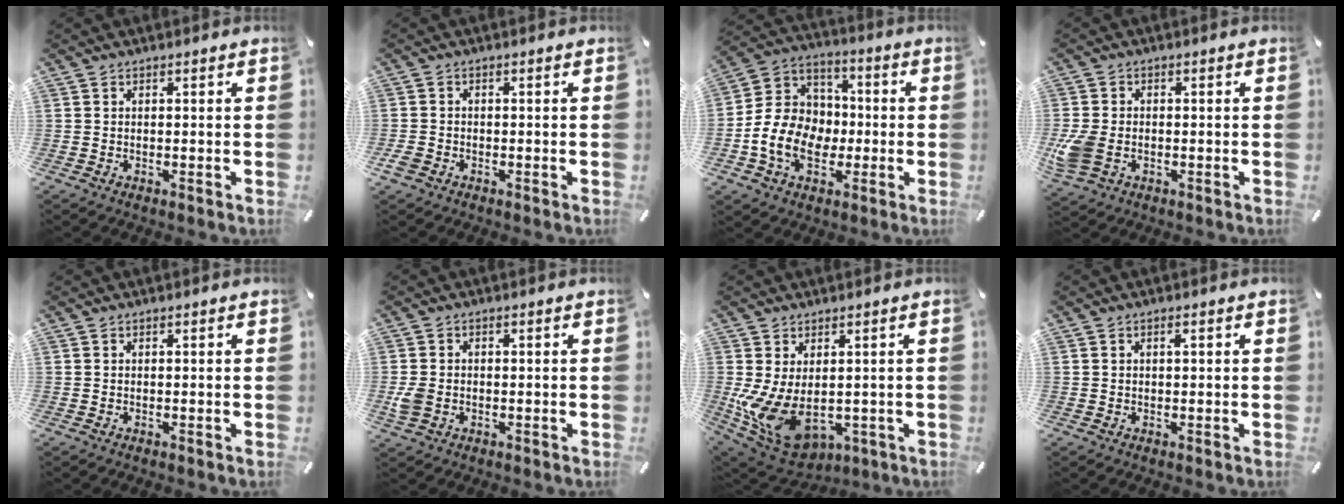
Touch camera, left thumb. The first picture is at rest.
{"total": 2.4, "force": [-1.5, 1.6, 1.0], "torque": [-0.030, 0.000, -0.031]}
{"total": 13.3, "force": [-3.5, 10.9, 6.8], "torque": [-0.157, 0.022, -0.061]}
{"total": 6.6, "force": [-1.5, 4.8, 4.3], "torque": [-0.102, 0.006, -0.026]}
{"total": 0.0}
{"total": 3.6, "force": [-0.8, 2.8, 2.3], "torque": [-0.052, 0.003, -0.016]}
{"total": 11.5, "force": [-1.5, 7.1, 8.9], "torque": [-0.202, -0.009, -0.019]}
{"total": 0.8, "force": [0.3, 0.4, 0.7], "torque": [-0.014, 0.003, 0.004]}